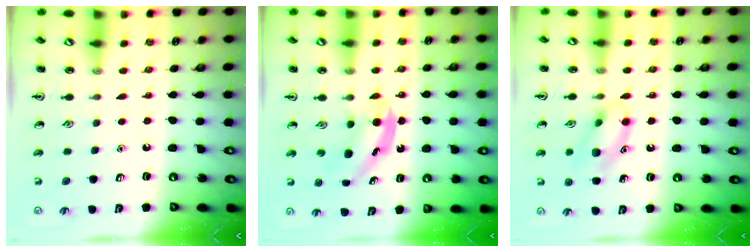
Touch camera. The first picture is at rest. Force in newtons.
{"total": 4.8, "press": 4.7, "slide": 0.6}
{"total": 11.6, "press": 11.6, "slide": 0.6}